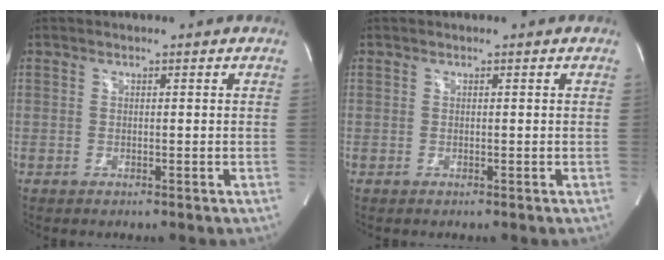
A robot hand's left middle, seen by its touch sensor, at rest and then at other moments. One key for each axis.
{"total": 0.0}